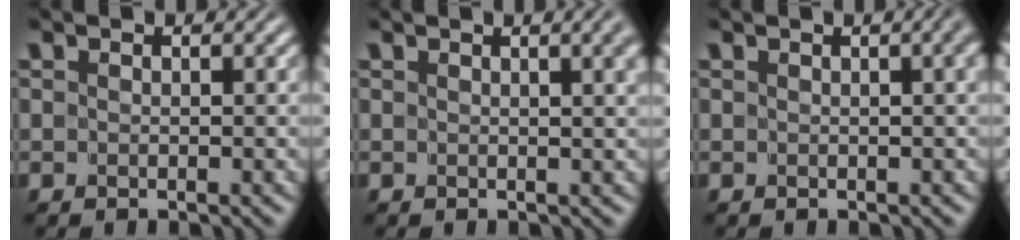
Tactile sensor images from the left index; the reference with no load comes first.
{"total": 3.5, "force": [1.5, 1.2, 2.9], "torque": [-0.016, 0.009, 0.005]}
{"total": 2.2, "force": [0.7, 0.7, 2.0], "torque": [-0.013, 0.006, 0.003]}